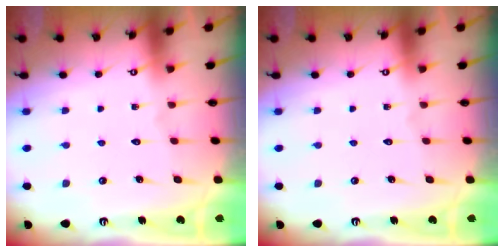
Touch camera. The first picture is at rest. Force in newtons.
{"total": 0.0}